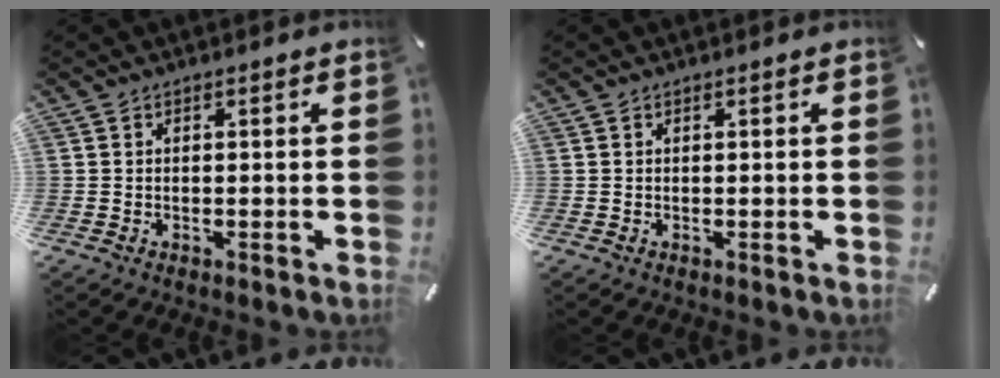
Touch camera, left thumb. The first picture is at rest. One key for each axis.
{"total": 0.0}